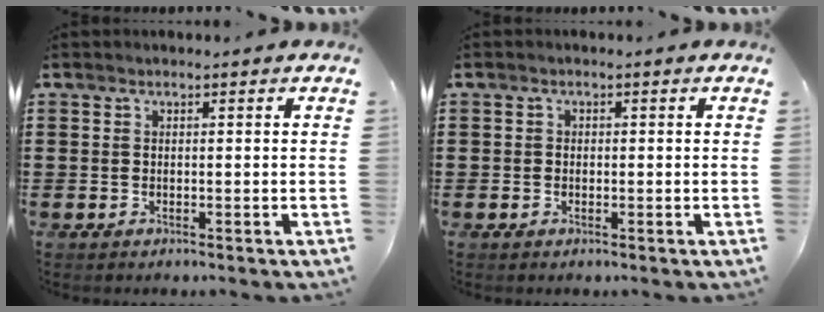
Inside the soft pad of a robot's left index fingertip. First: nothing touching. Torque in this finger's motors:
{"motor_torque": [-0.04, 0.02, 0.00, 0.00]}